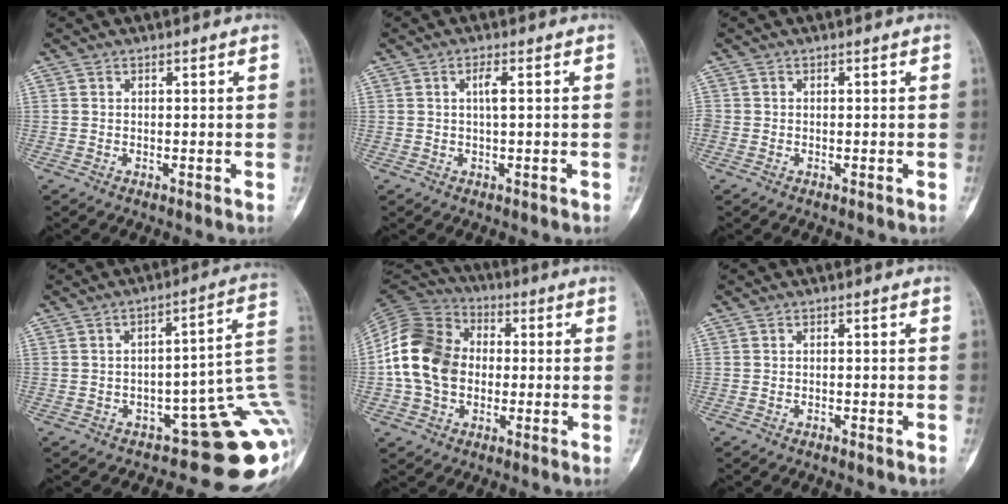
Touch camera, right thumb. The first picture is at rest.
{"total": 2.5, "force": [0.3, 0.5, 2.5], "torque": [-0.047, 0.005, 0.007]}
{"total": 0.8, "force": [-0.2, 0.7, 0.4], "torque": [-0.011, 0.000, -0.009]}
{"total": 15.1, "force": [-4.3, 6.6, 12.9], "torque": [-0.093, 0.068, -0.046]}
{"total": 15.7, "force": [-0.6, 12.2, 9.9], "torque": [-0.172, 0.029, -0.019]}
{"total": 0.7, "force": [-0.5, 0.2, 0.4], "torque": [-0.013, 0.002, -0.005]}